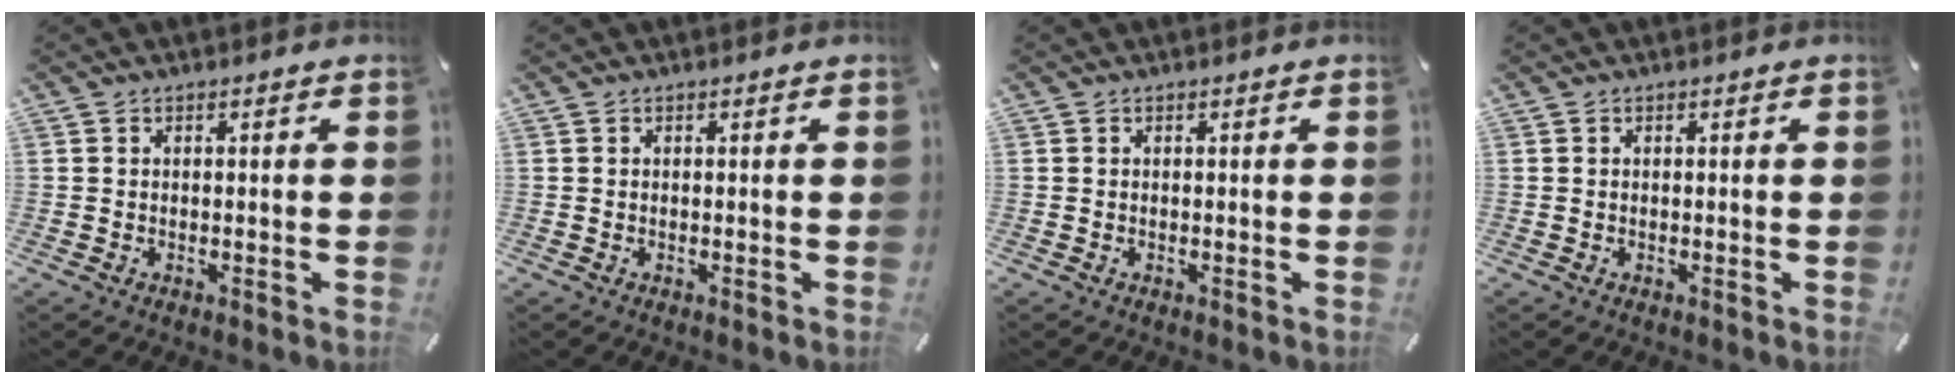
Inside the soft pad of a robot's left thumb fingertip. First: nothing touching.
{"total": 0.0}
{"total": 0.0}
{"total": 0.0}